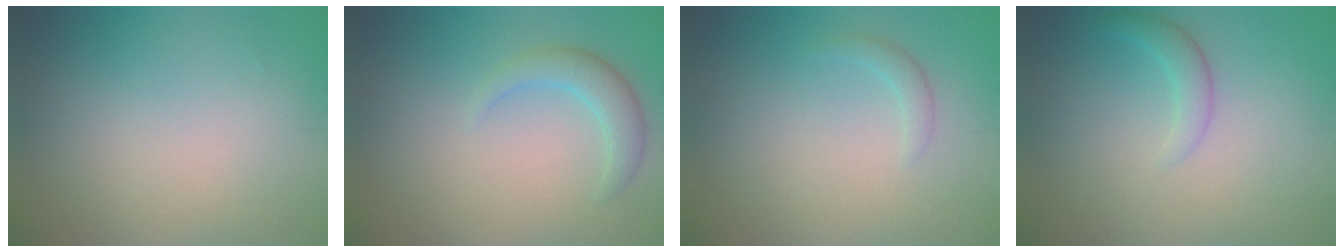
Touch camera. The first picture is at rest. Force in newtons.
{"total": 2.5, "press": 2.5, "slide": 0.1}
{"total": 1.0, "press": 1.0, "slide": 0.0}
{"total": 1.7, "press": 1.7, "slide": 0.1}